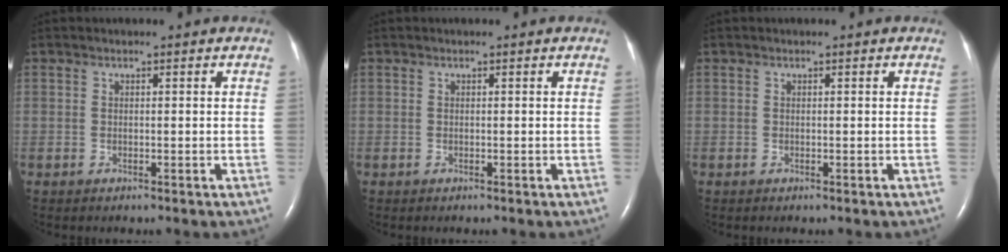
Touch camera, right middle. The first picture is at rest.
{"total": 0.0}
{"total": 0.0}